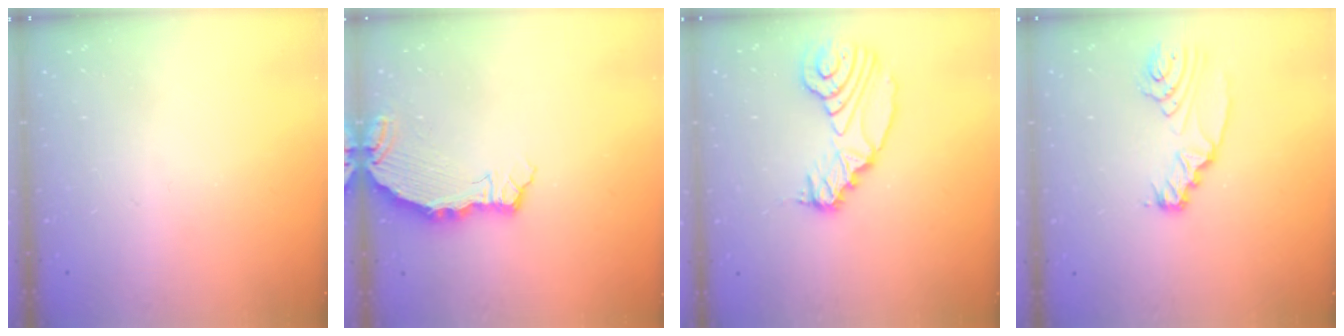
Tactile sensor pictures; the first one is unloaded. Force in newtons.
{"total": 5.8, "press": 5.4, "slide": 2.3}
{"total": 13.7, "press": 12.8, "slide": 4.9}
{"total": 7.6, "press": 7.6, "slide": 0.6}